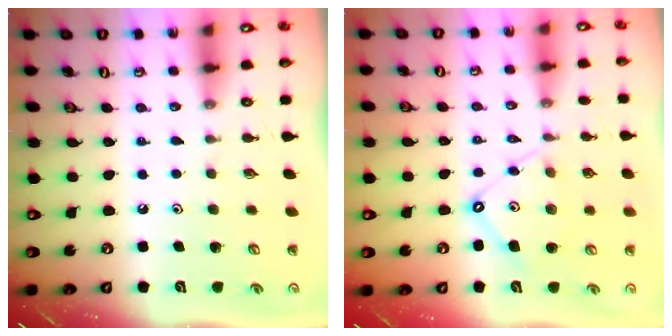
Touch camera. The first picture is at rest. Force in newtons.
{"total": 9.9, "press": 9.9, "slide": 0.7}